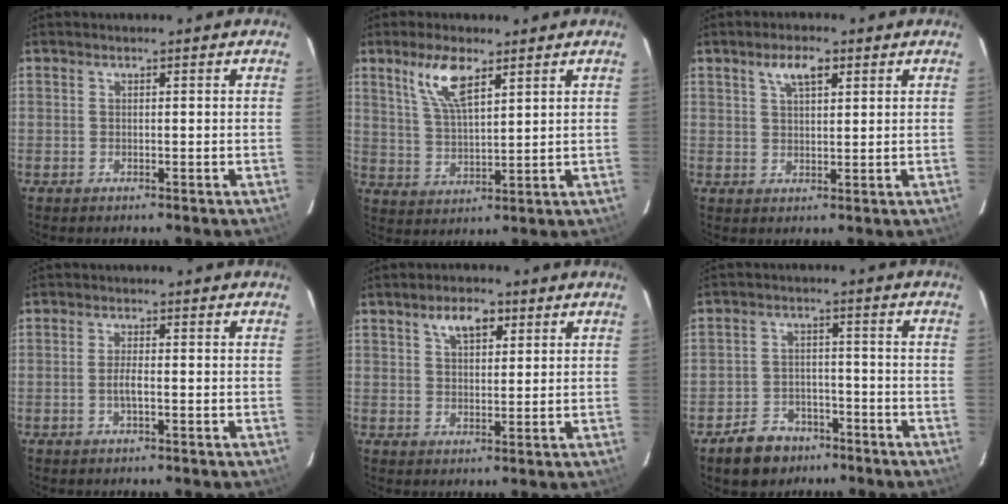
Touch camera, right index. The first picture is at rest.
{"total": 8.1, "force": [4.8, 2.7, 5.9], "torque": [-0.117, 0.005, 0.102]}
{"total": 4.5, "force": [2.5, 1.8, 3.3], "torque": [-0.059, 0.011, 0.045]}
{"total": 2.1, "force": [-0.7, 0.5, 2.0], "torque": [-0.040, -0.002, -0.012]}
{"total": 5.3, "force": [2.8, 2.8, 3.5], "torque": [-0.059, 0.014, 0.050]}
{"total": 8.3, "force": [-5.7, 5.5, 2.4], "torque": [-0.068, 0.020, -0.078]}